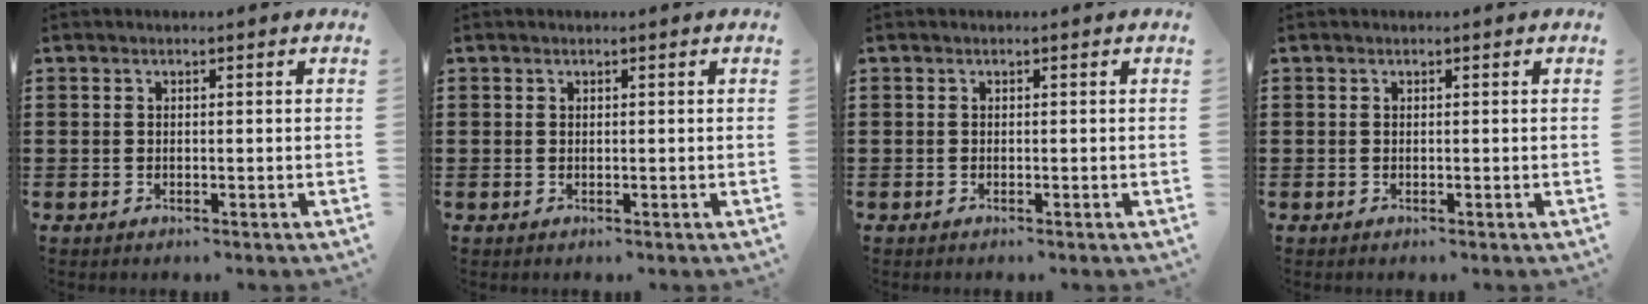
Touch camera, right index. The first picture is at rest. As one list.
[{"total": 0.0}, {"total": 0.0}, {"total": 0.0}]